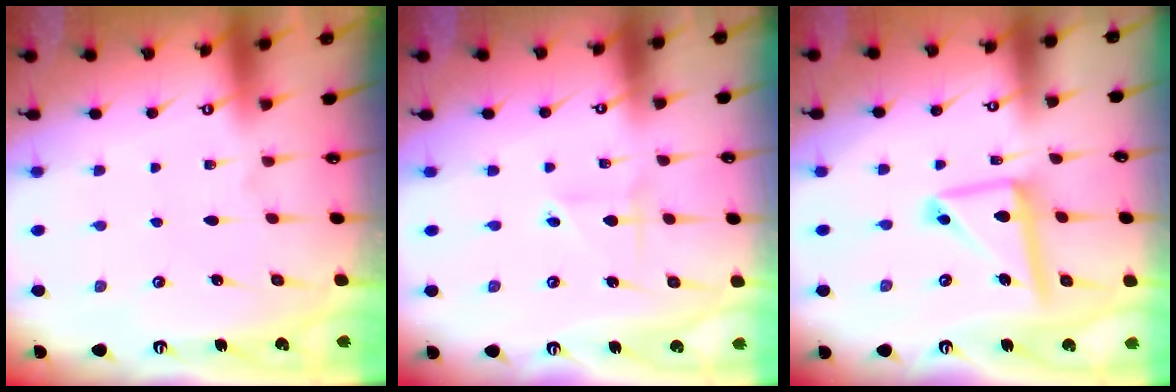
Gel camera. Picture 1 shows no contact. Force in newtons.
{"total": 1.9, "press": 1.9, "slide": 0.2}
{"total": 13.7, "press": 13.7, "slide": 1.4}